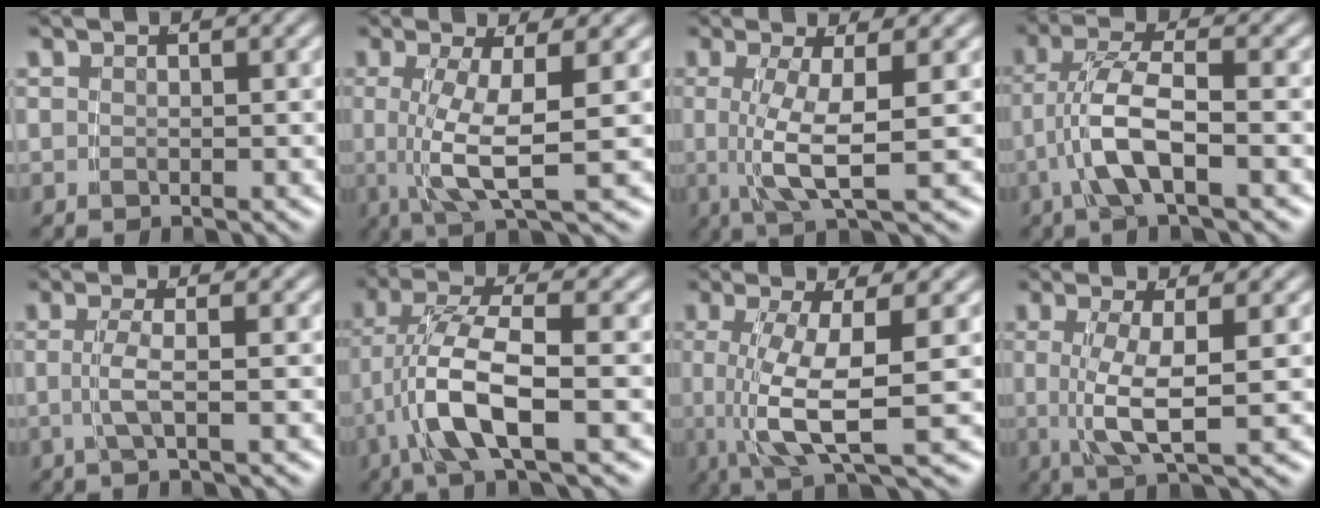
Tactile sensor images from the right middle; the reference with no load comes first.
{"total": 5.8, "force": [-0.6, 1.1, 5.6], "torque": [-0.109, -0.014, -0.002]}
{"total": 5.1, "force": [-0.5, 0.7, 5.1], "torque": [-0.101, -0.012, -0.002]}
{"total": 4.3, "force": [-0.5, 0.9, 4.2], "torque": [-0.087, -0.004, -0.007]}
{"total": 2.1, "force": [-0.3, -0.6, 2.0], "torque": [-0.044, -0.004, -0.001]}
{"total": 5.9, "force": [-0.3, 1.7, 5.7], "torque": [-0.121, -0.008, -0.001]}
{"total": 6.6, "force": [-0.7, 1.7, 6.3], "torque": [-0.118, -0.015, -0.004]}
{"total": 4.6, "force": [-0.3, 0.6, 4.6], "torque": [-0.095, -0.011, 0.002]}